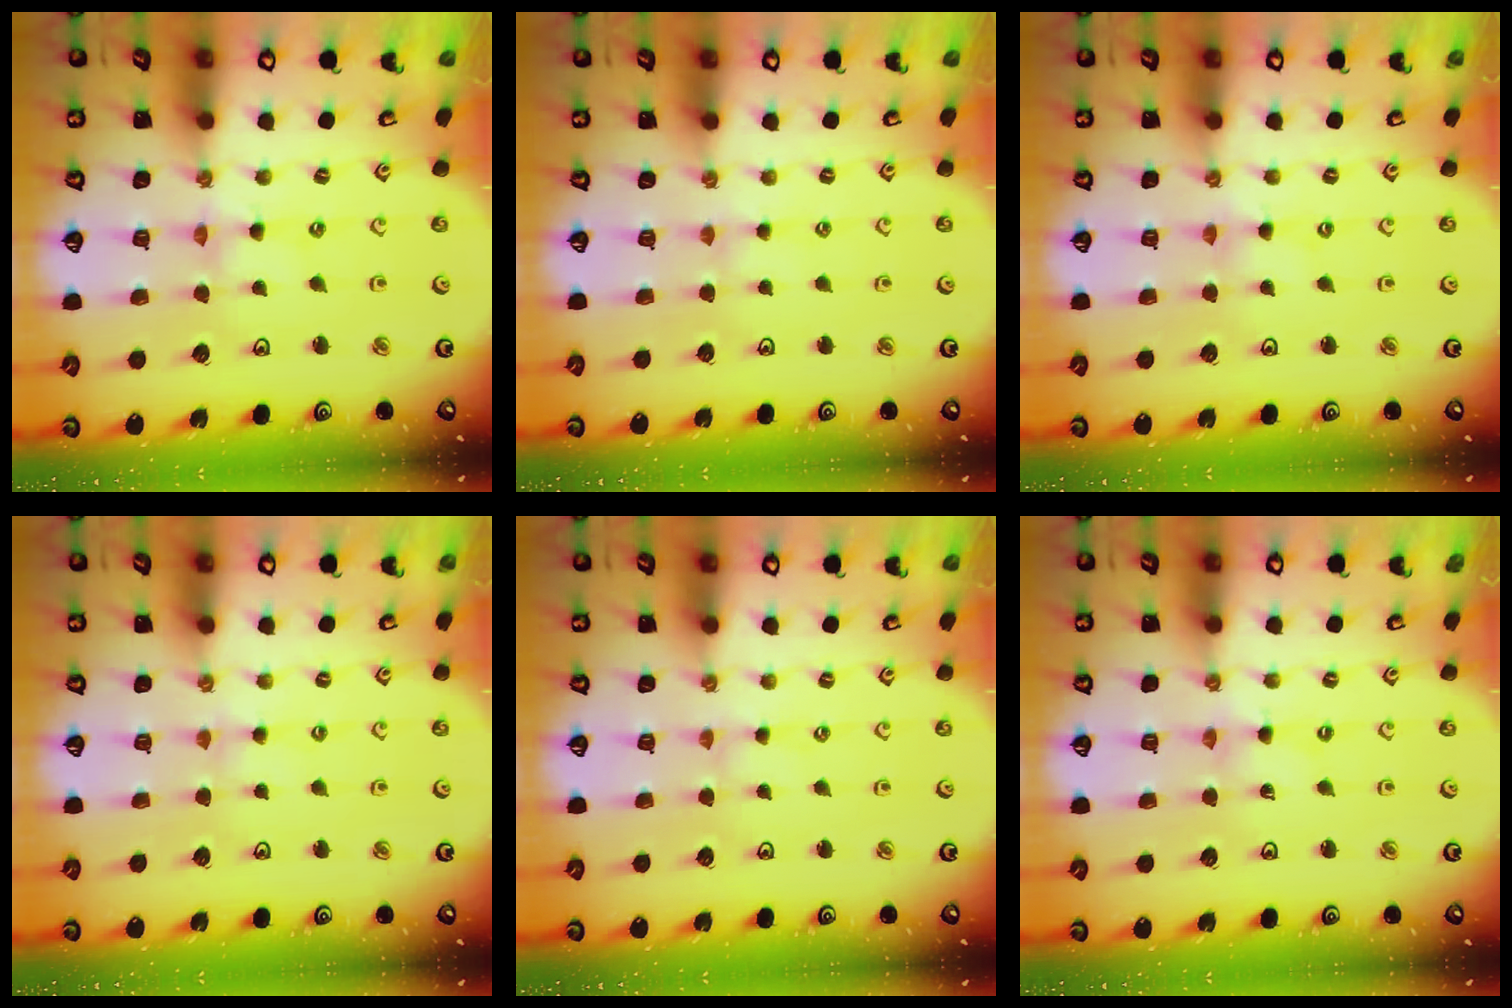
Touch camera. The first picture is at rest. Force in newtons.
{"total": 1.7, "press": 1.7, "slide": 0.4}
{"total": 0.0}
{"total": 2.4, "press": 2.4, "slide": 0.4}
{"total": 0.7, "press": 0.7, "slide": 0.1}
{"total": 0.0}